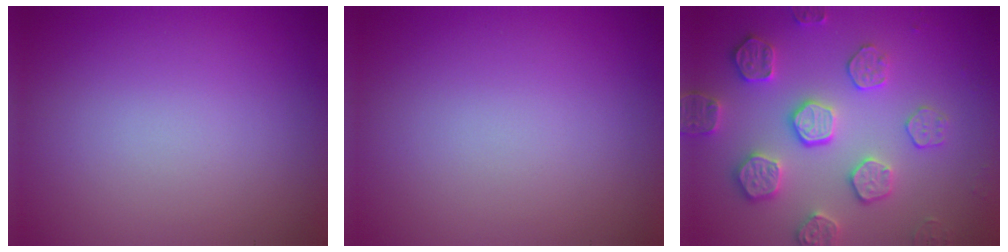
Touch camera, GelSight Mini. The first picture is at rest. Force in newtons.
{"total": 0.0}
{"total": 4.5, "press": 4.4, "slide": 0.8}